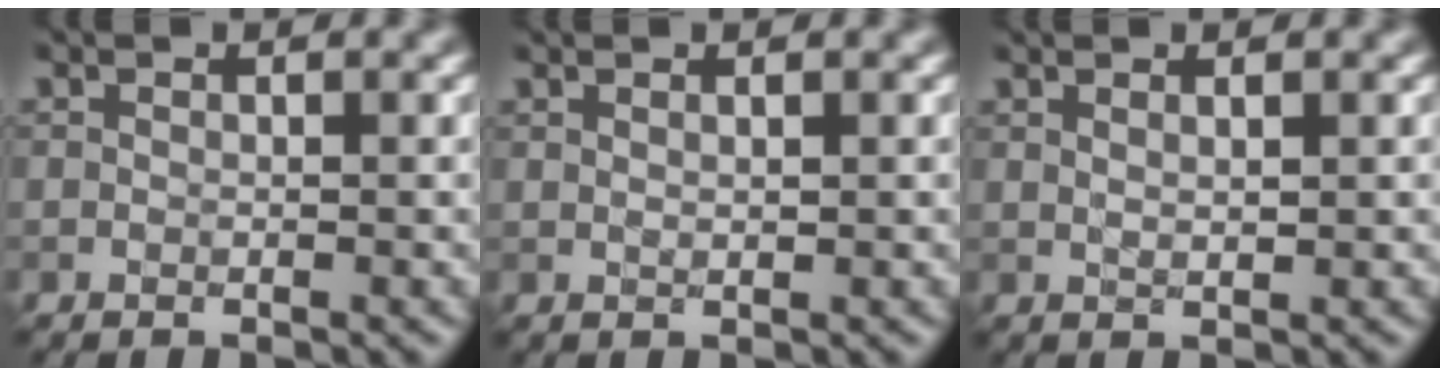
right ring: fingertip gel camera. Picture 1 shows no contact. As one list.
[{"total": 0.5, "force": [0.3, -0.1, 0.4], "torque": [-0.012, 0.002, 0.011]}, {"total": 0.9, "force": [0.5, 0.0, 0.7], "torque": [-0.017, 0.002, 0.014]}]